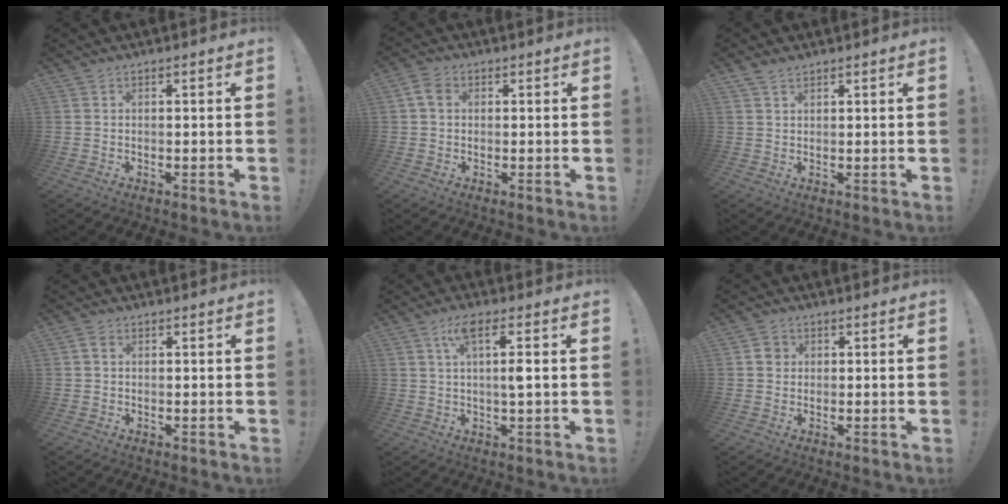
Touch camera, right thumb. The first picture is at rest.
{"total": 5.3, "force": [1.2, 4.0, 3.2], "torque": [-0.063, 0.006, 0.025]}
{"total": 2.6, "force": [2.0, 1.1, 1.1], "torque": [-0.018, -0.009, 0.038]}
{"total": 1.8, "force": [0.4, 1.5, 0.9], "torque": [-0.012, 0.002, 0.006]}
{"total": 6.6, "force": [1.7, 0.7, 6.3], "torque": [-0.109, 0.000, 0.021]}
{"total": 3.1, "force": [0.5, 2.8, 1.2], "torque": [-0.002, 0.001, 0.006]}